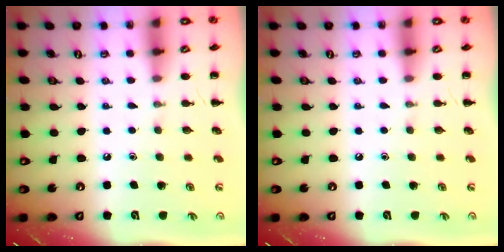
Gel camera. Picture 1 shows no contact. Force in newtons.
{"total": 0.0}